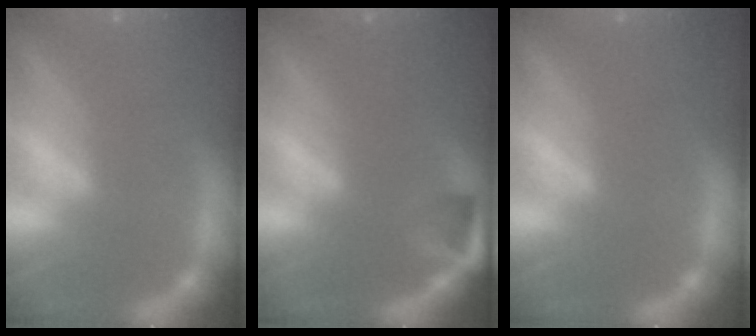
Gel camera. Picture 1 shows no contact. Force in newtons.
{"total": 2.4}
{"total": 0.0}